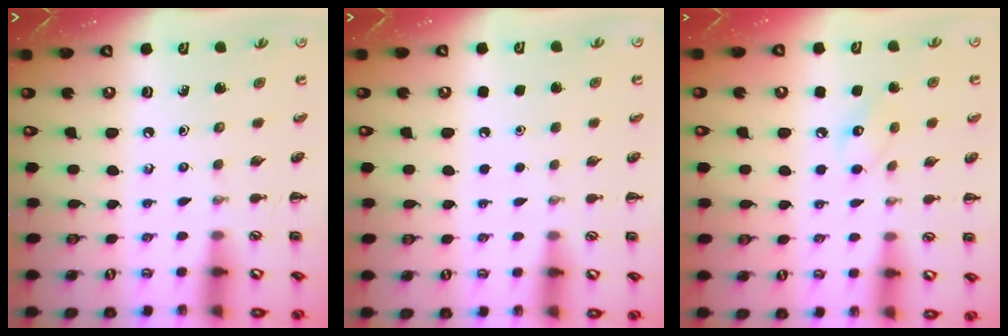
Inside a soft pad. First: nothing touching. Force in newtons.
{"total": 1.8, "press": 1.8, "slide": 0.1}
{"total": 8.1, "press": 8.0, "slide": 1.5}